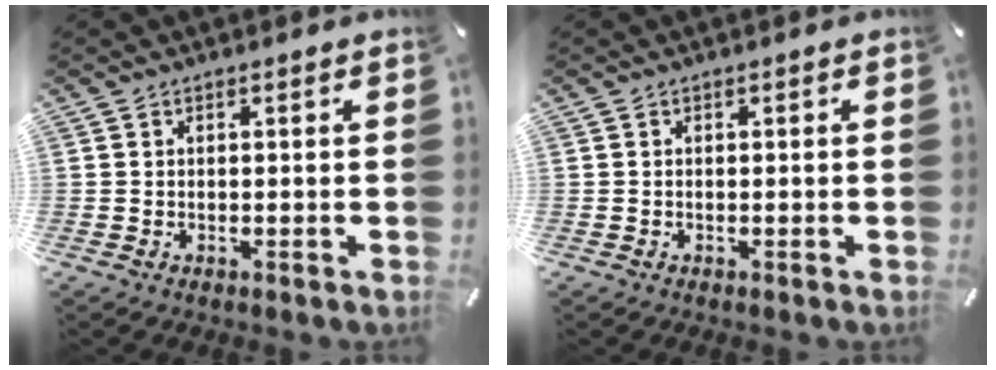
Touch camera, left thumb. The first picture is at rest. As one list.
[{"total": 0.0}]